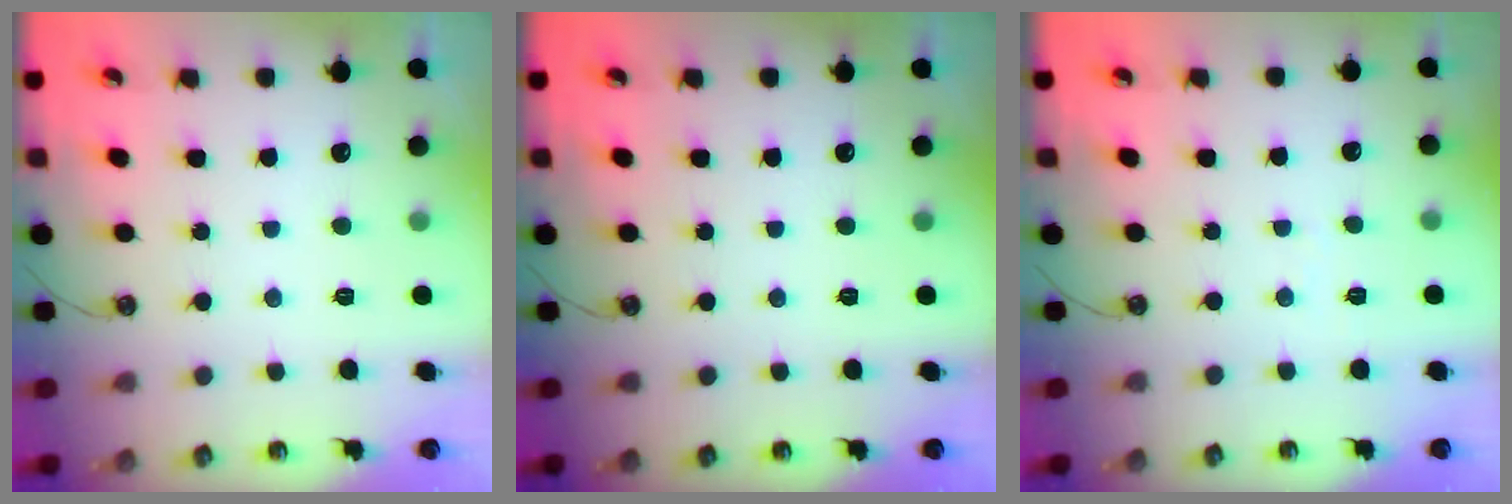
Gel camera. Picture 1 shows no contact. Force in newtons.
{"total": 0.0}
{"total": 2.6, "press": 2.6, "slide": 0.4}